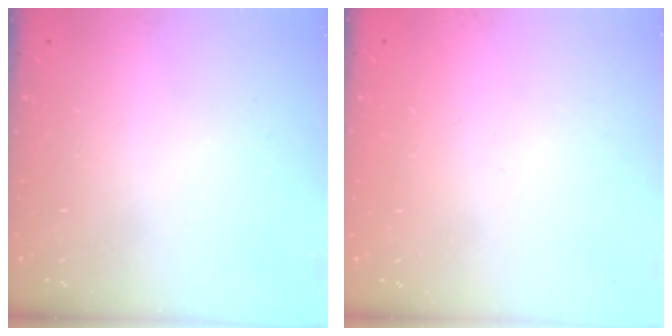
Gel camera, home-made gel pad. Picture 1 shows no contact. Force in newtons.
{"total": 0.0}